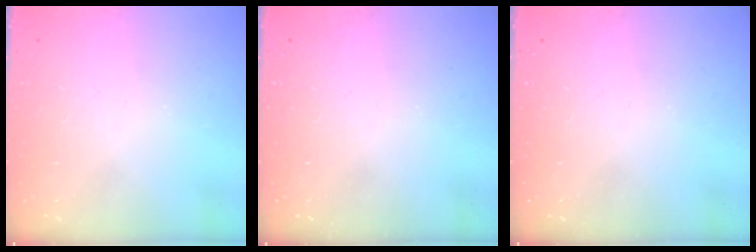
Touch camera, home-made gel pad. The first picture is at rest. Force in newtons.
{"total": 0.0}
{"total": 0.0}